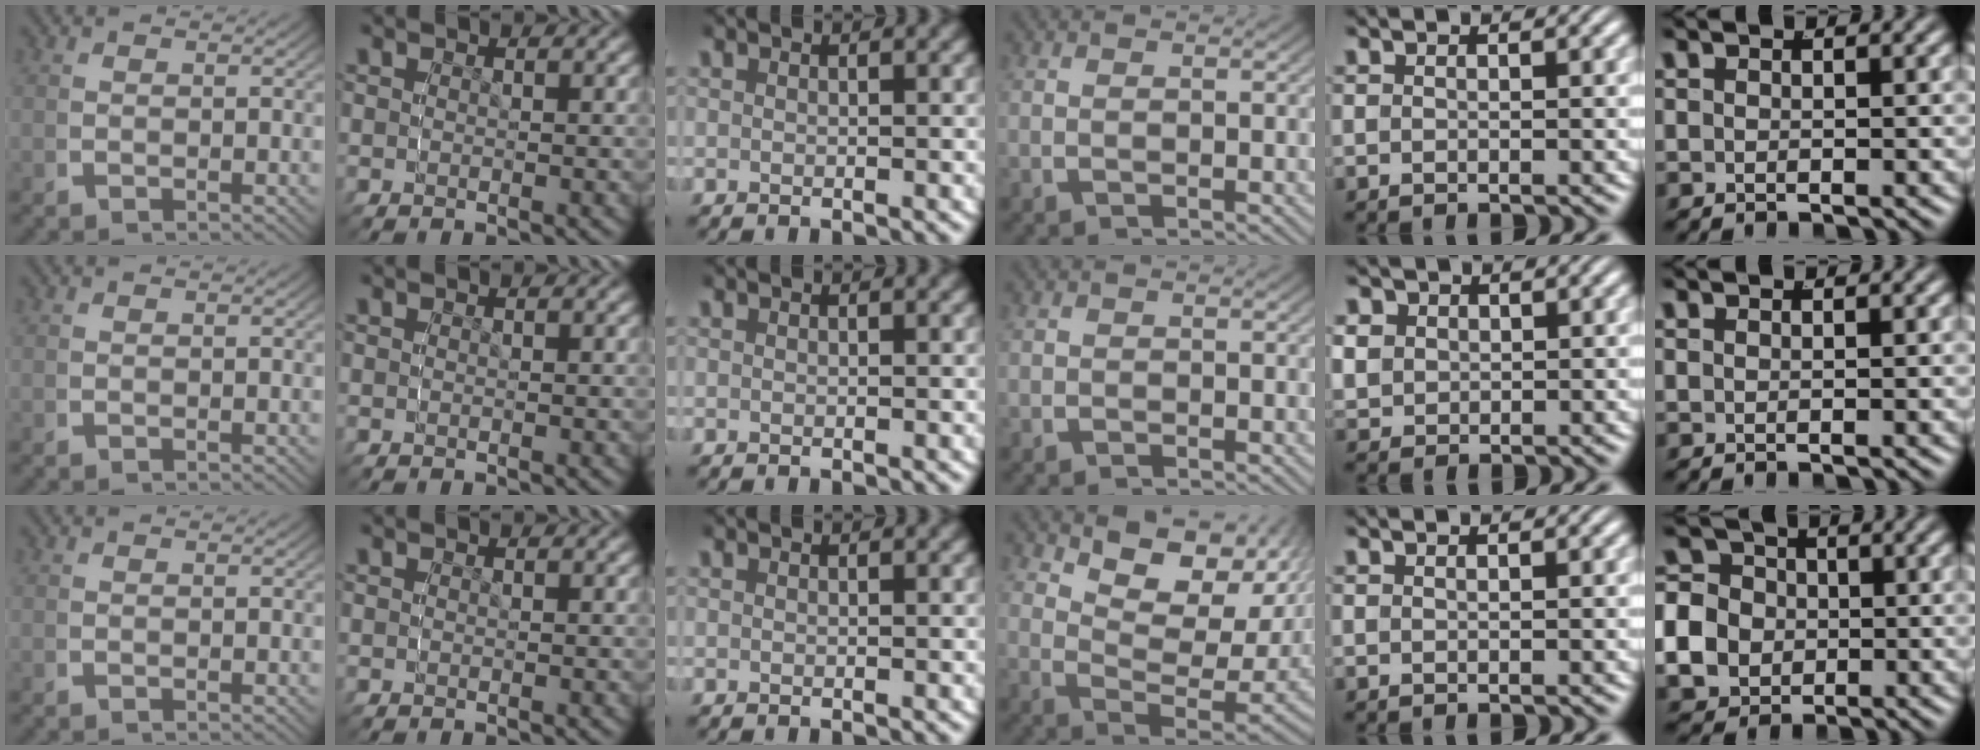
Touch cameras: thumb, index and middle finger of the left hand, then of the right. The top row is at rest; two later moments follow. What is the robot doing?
{"motion": "grasp_and_lifting", "object": "cloth"}